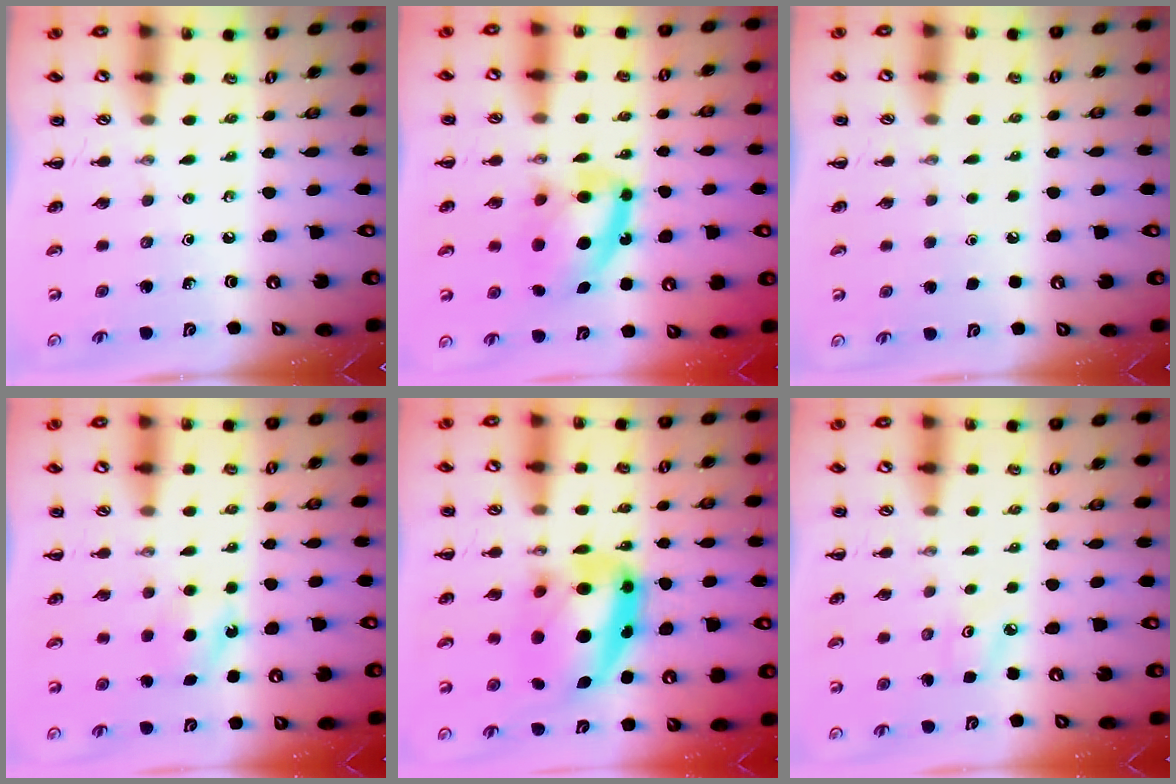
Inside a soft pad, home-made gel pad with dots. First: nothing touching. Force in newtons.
{"total": 10.7, "press": 10.4, "slide": 2.4}
{"total": 1.8, "press": 1.8, "slide": 0.1}
{"total": 4.9, "press": 4.7, "slide": 1.6}
{"total": 15.1, "press": 14.7, "slide": 3.6}
{"total": 5.2, "press": 5.0, "slide": 1.3}